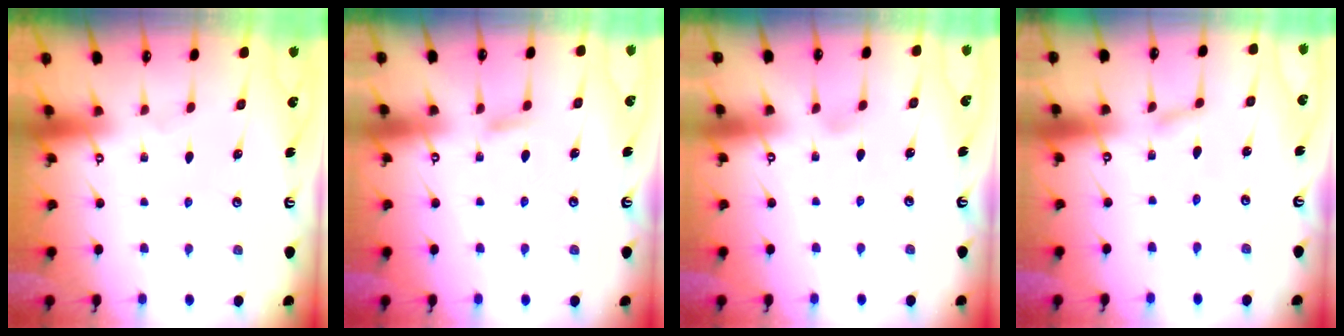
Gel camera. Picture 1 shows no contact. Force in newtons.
{"total": 4.6, "press": 4.6, "slide": 0.6}
{"total": 3.4, "press": 3.4, "slide": 0.4}
{"total": 1.5, "press": 1.5, "slide": 0.2}